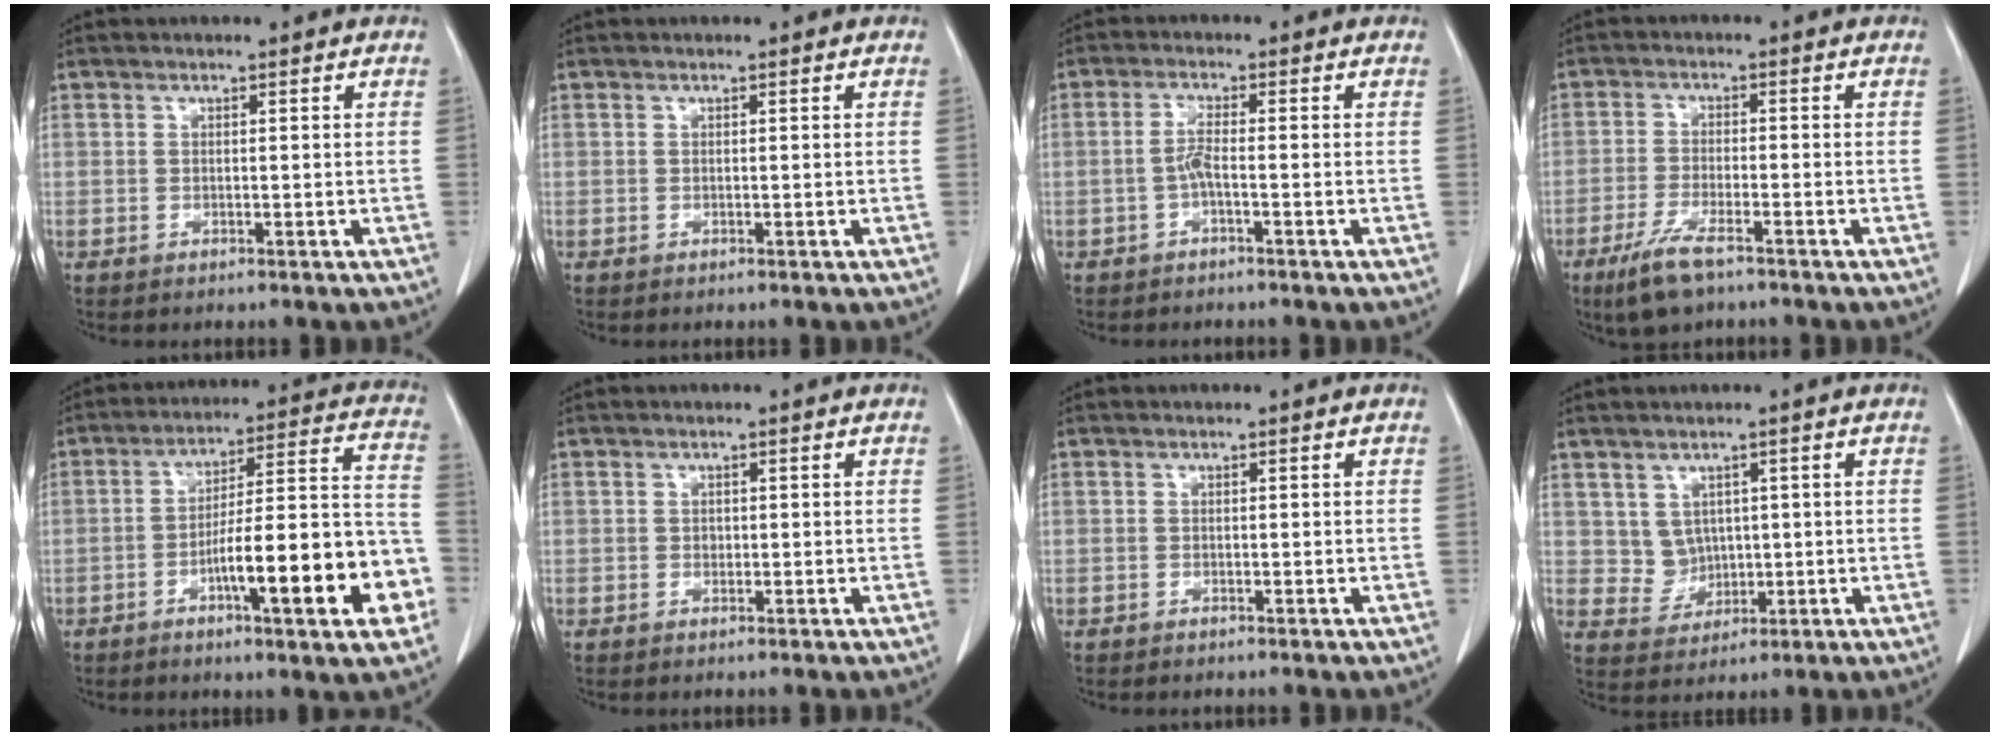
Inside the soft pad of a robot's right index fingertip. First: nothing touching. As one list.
[{"total": 0.0}, {"total": 2.5, "force": [-0.9, 0.0, 2.3], "torque": [-0.046, 0.002, -0.020]}, {"total": 6.3, "force": [-4.3, 1.3, 4.5], "torque": [-0.096, -0.013, -0.074]}, {"total": 17.7, "force": [-6.6, 2.2, 16.3], "torque": [-0.210, 0.022, -0.092]}, {"total": 0.7, "force": [0.0, 0.6, 0.3], "torque": [-0.003, 0.002, -0.001]}, {"total": 0.0}, {"total": 3.9, "force": [1.0, 3.6, 1.0], "torque": [-0.019, 0.005, 0.028]}]